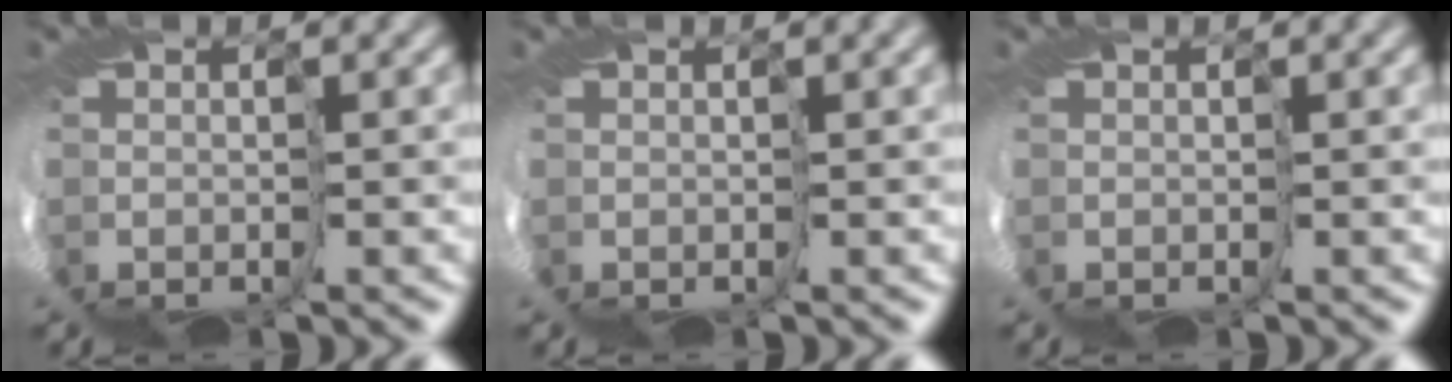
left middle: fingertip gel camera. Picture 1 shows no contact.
{"total": 1.0, "force": [0.4, -0.2, 0.9], "torque": [-0.016, 0.002, 0.013]}
{"total": 0.7, "force": [0.4, -0.4, 0.4], "torque": [-0.006, 0.002, 0.009]}